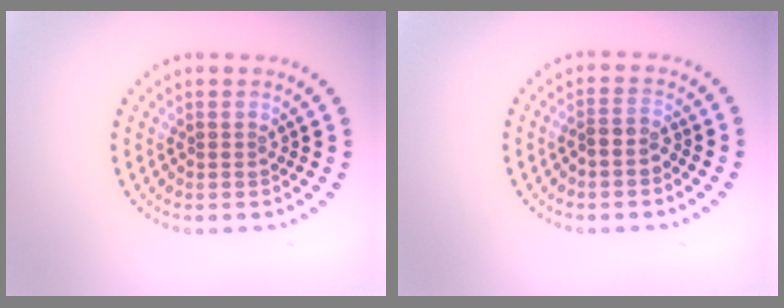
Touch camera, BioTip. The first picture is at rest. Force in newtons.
{"total": 1.1, "press": 0.8, "slide": 0.8}